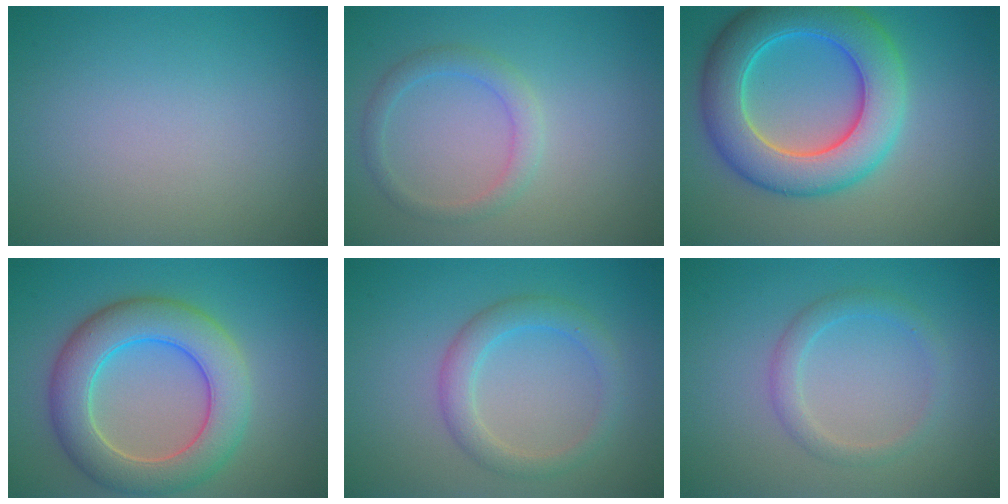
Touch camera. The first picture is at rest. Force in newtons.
{"total": 2.1, "press": 2.0, "slide": 0.3}
{"total": 9.1, "press": 9.1, "slide": 0.4}
{"total": 7.6, "press": 7.6, "slide": 0.5}
{"total": 2.9, "press": 2.9, "slide": 0.2}
{"total": 2.0, "press": 2.0, "slide": 0.1}